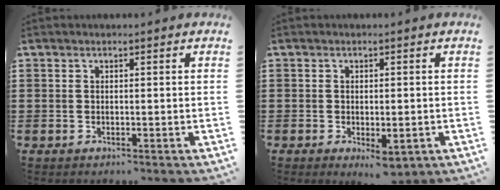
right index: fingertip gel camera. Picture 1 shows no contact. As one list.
[{"total": 2.4, "force": [-1.2, 1.1, 1.7], "torque": [-0.029, 0.002, -0.022]}]